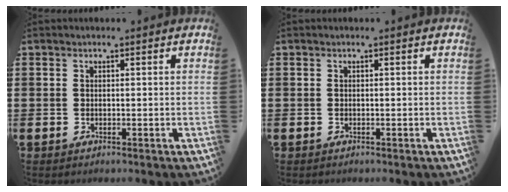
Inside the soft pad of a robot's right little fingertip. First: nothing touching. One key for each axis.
{"total": 0.0}